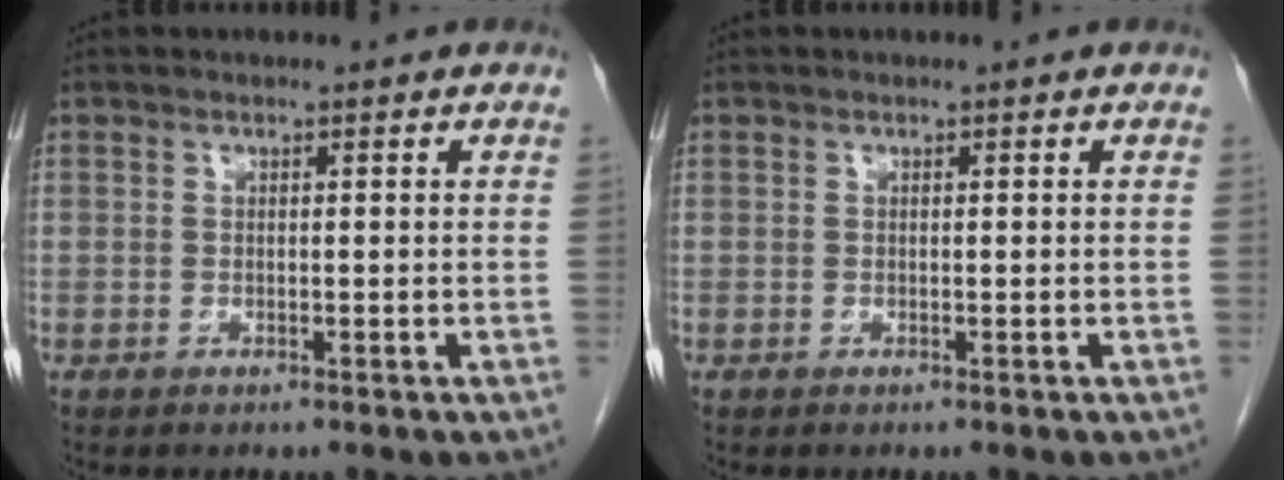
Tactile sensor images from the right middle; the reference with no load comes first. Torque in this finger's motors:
{"motor_torque": [-0.02, 0.13, -0.03, -0.01]}